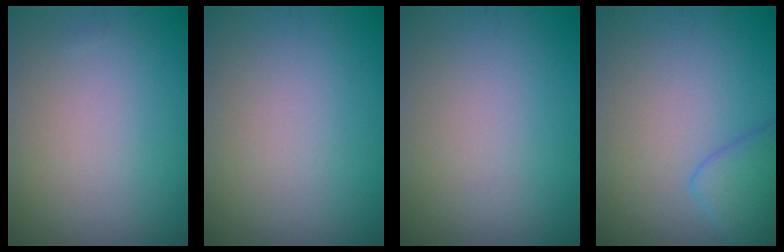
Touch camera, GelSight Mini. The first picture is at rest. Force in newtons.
{"total": 0.0}
{"total": 0.0}
{"total": 2.9, "press": 2.9, "slide": 0.2}